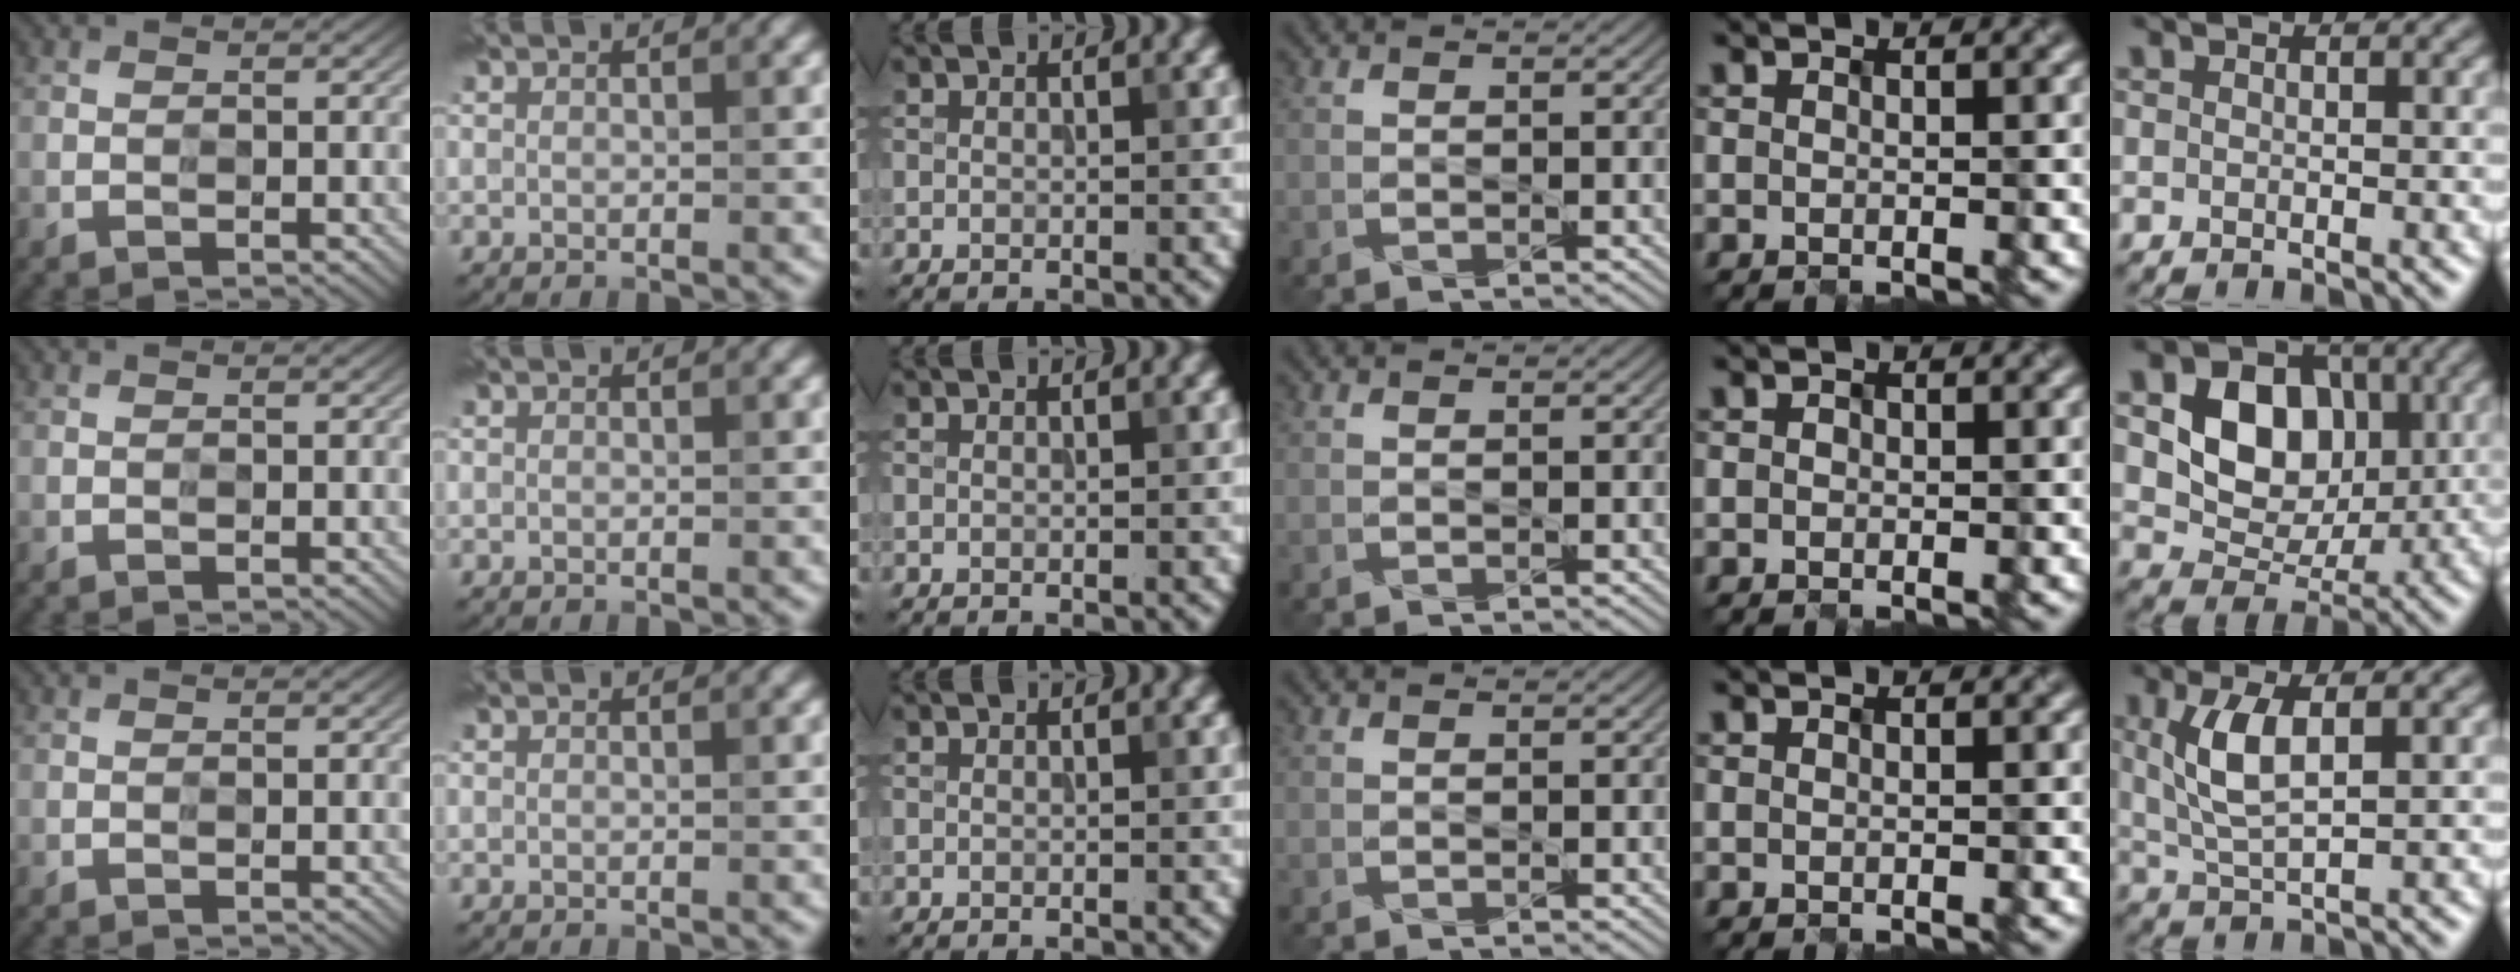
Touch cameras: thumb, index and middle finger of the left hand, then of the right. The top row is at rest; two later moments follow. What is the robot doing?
{"motion": "extract", "object": "drawer"}